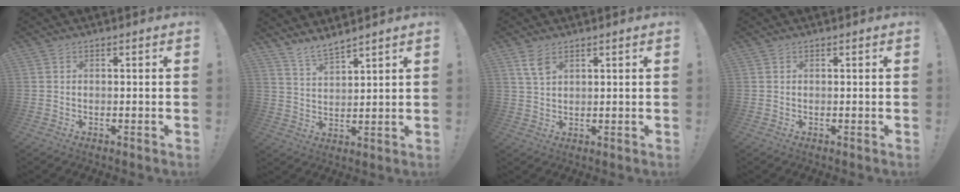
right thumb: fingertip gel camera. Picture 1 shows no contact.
{"total": 6.0, "force": [5.5, 0.6, 2.1], "torque": [-0.046, -0.032, 0.103]}
{"total": 5.0, "force": [3.0, 2.3, 3.3], "torque": [-0.054, -0.013, 0.055]}
{"total": 0.0}